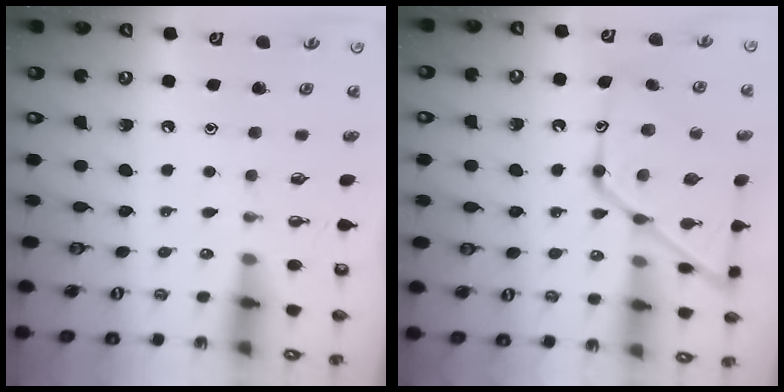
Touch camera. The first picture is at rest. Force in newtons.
{"total": 18.9, "press": 18.8, "slide": 1.7}